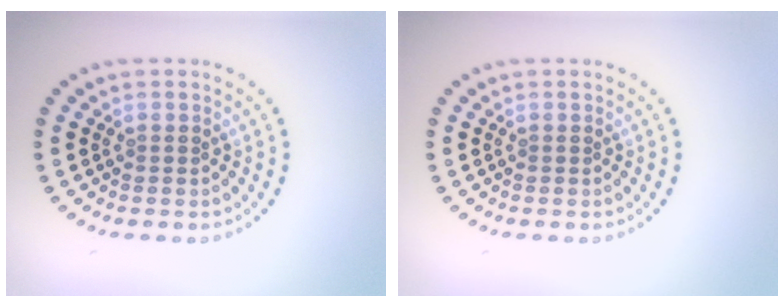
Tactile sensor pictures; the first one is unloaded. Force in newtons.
{"total": 0.0}